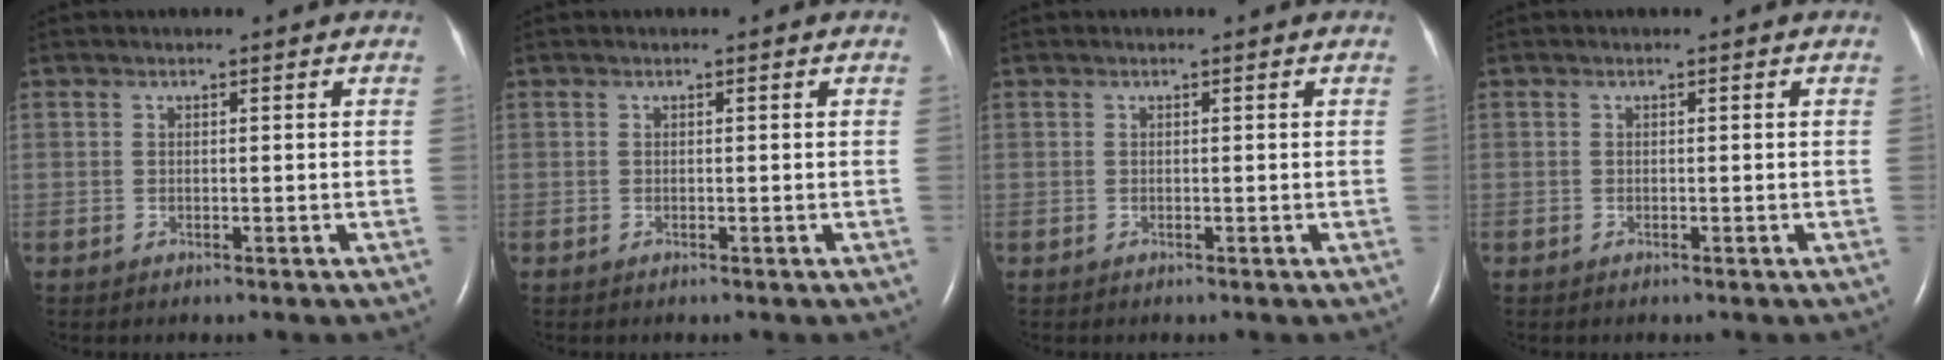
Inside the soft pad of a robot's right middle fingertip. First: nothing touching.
{"total": 0.0}
{"total": 0.0}
{"total": 0.0}